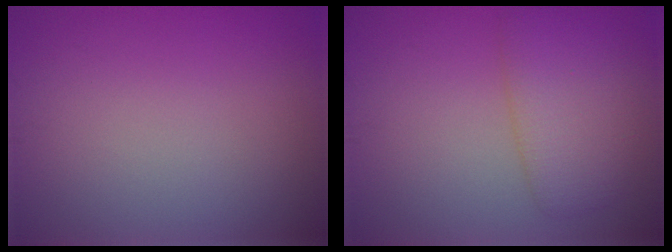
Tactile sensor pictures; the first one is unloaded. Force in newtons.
{"total": 4.1, "press": 4.1, "slide": 0.2}